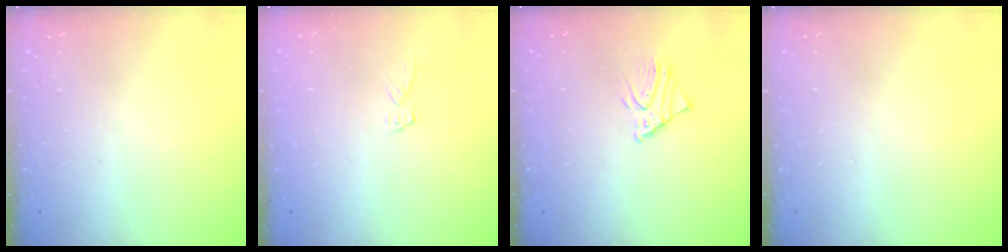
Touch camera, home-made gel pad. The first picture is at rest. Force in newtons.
{"total": 4.9, "press": 4.9, "slide": 0.2}
{"total": 2.0, "press": 2.0, "slide": 0.1}
{"total": 0.0}